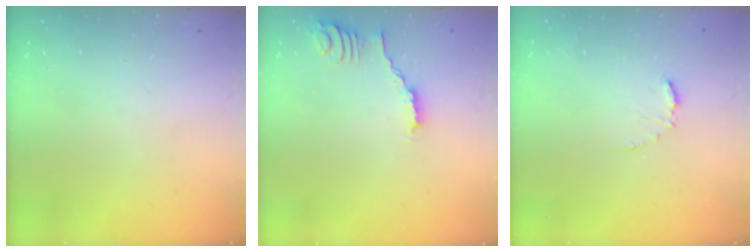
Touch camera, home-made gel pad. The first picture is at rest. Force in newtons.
{"total": 2.0, "press": 2.0, "slide": 0.5}
{"total": 4.6, "press": 4.6, "slide": 0.5}